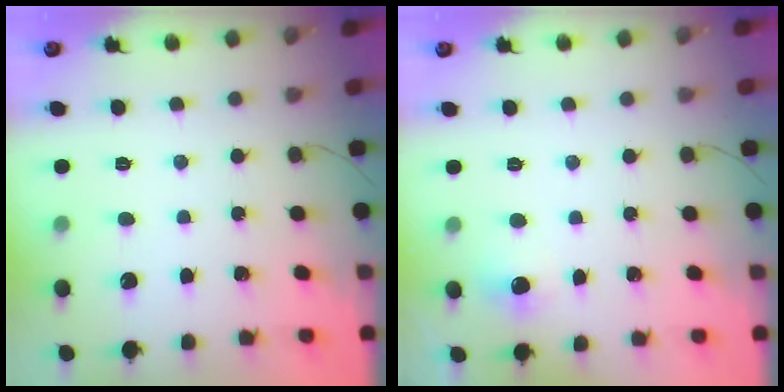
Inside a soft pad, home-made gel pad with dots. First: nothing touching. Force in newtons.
{"total": 8.0, "press": 4.2, "slide": 6.7}